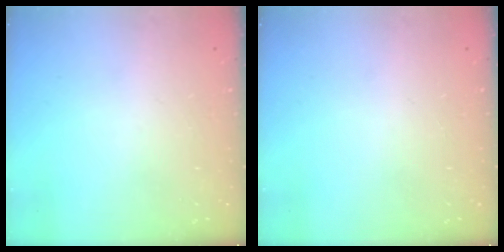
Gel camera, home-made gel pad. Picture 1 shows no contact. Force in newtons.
{"total": 0.0}